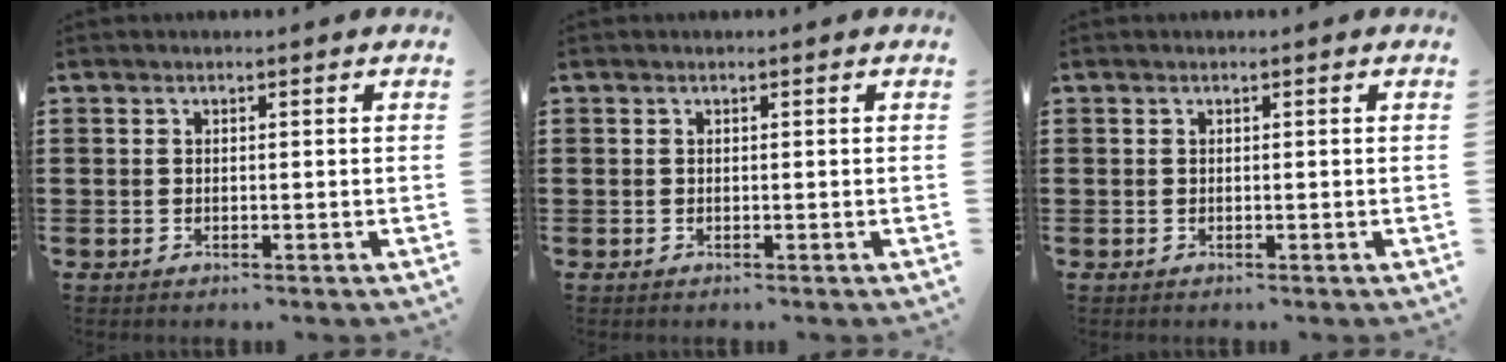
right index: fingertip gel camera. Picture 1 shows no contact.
{"total": 0.0}
{"total": 0.0}